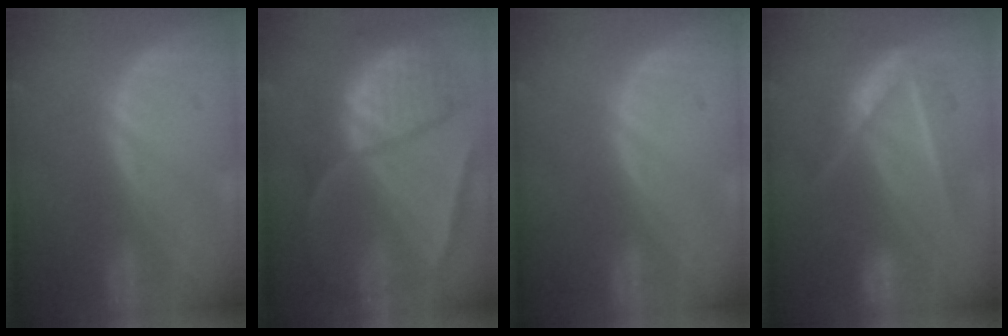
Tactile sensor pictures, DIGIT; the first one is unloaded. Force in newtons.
{"total": 10.8, "press": 10.8, "slide": 1.1}
{"total": 0.0}
{"total": 7.1, "press": 7.1, "slide": 0.2}